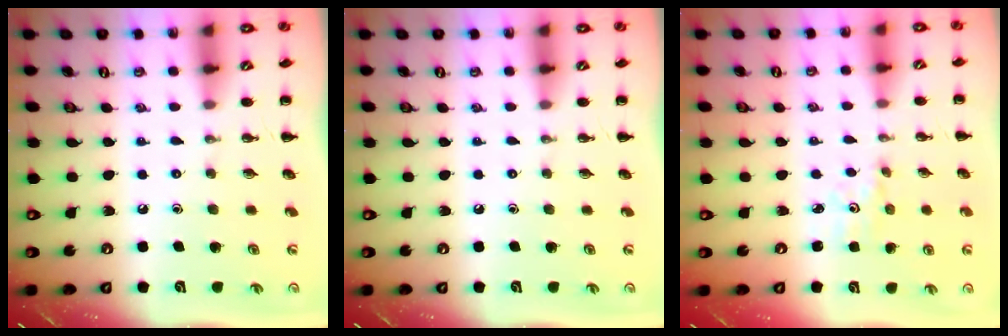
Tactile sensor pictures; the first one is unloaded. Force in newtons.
{"total": 0.0}
{"total": 2.4, "press": 2.3, "slide": 0.7}